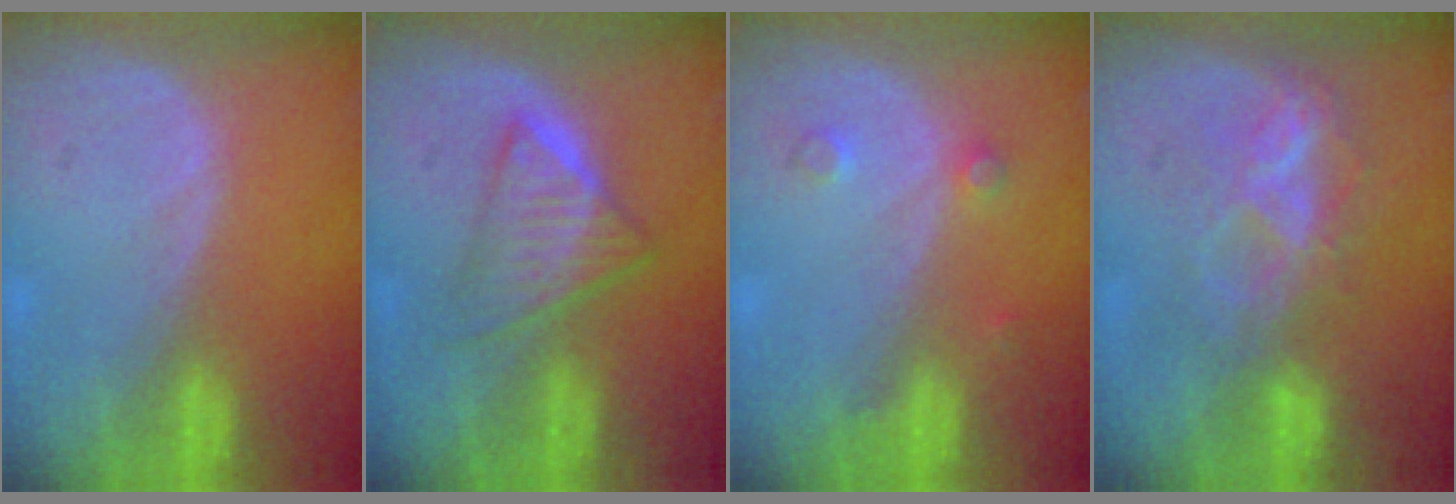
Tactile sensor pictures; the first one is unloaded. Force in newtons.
{"total": 6.3, "press": 5.5, "slide": 3.1}
{"total": 2.0, "press": 2.0, "slide": 0.2}
{"total": 6.3, "press": 5.8, "slide": 2.6}